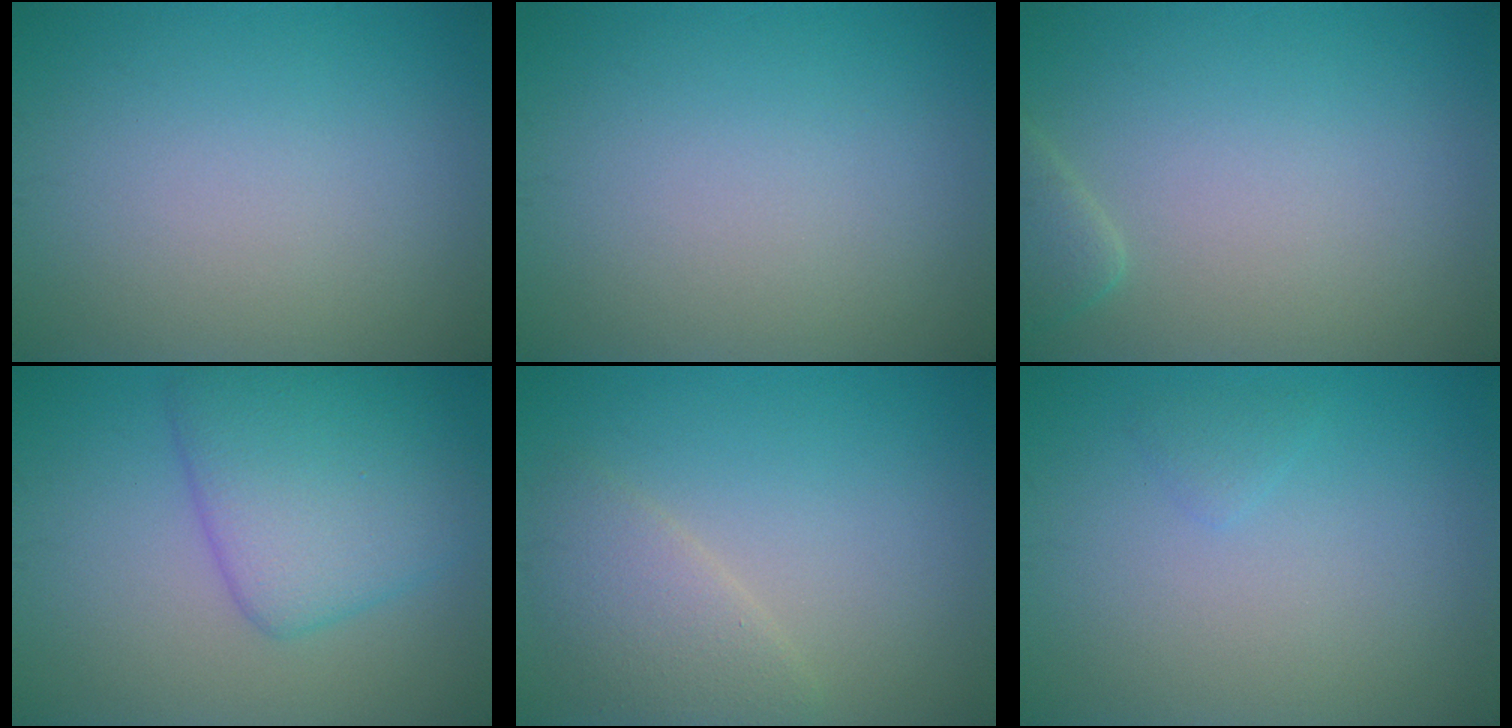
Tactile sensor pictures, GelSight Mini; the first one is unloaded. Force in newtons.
{"total": 0.0}
{"total": 1.6, "press": 1.6, "slide": 0.2}
{"total": 6.5, "press": 6.5, "slide": 0.1}
{"total": 2.9, "press": 2.9, "slide": 0.1}
{"total": 0.7, "press": 0.7, "slide": 0.0}